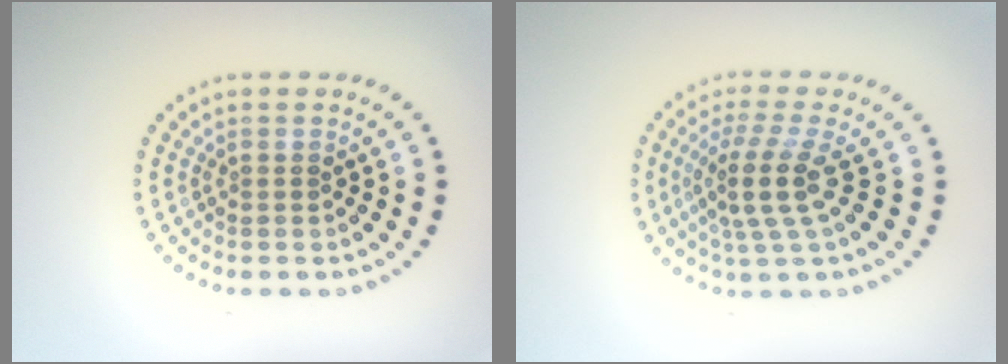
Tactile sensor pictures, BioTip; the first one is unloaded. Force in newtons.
{"total": 3.9, "press": 2.8, "slide": 2.7}